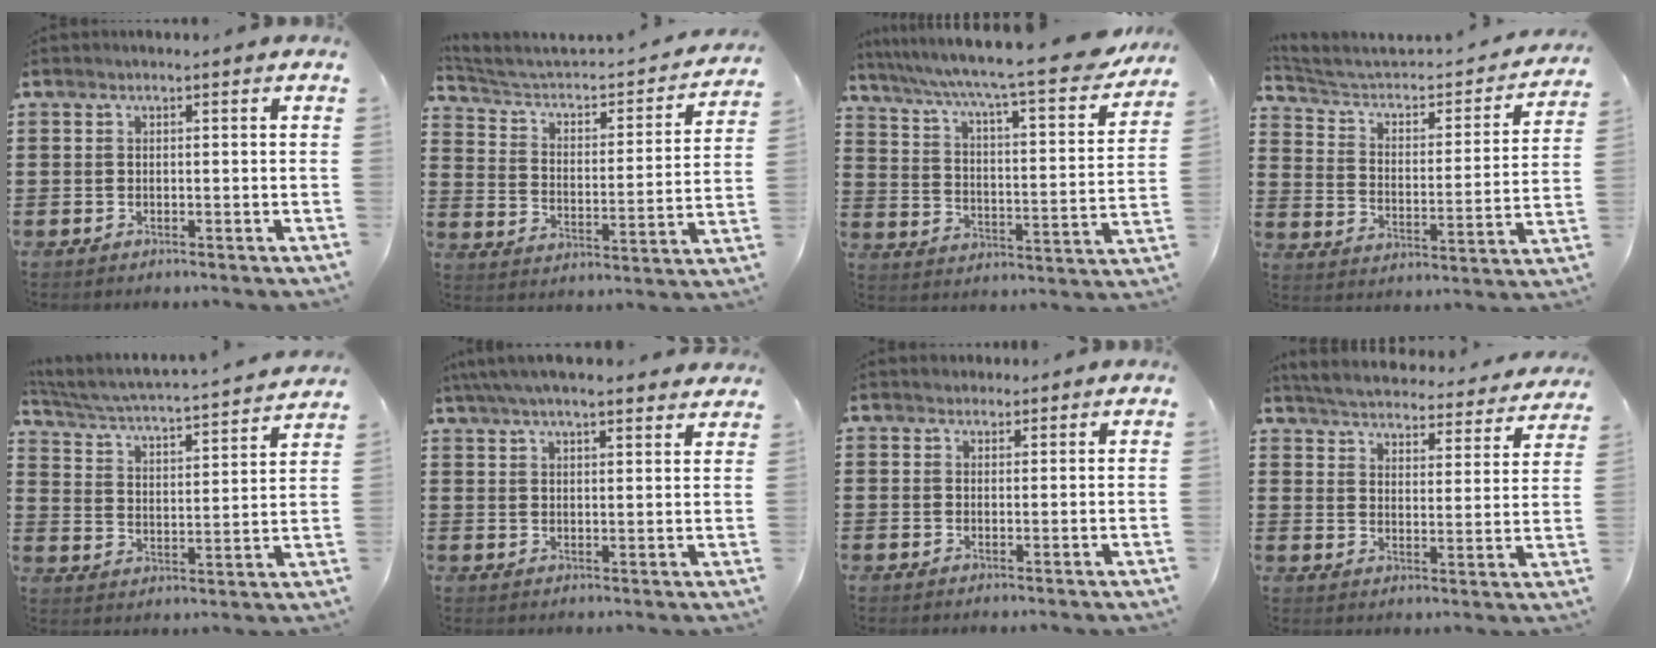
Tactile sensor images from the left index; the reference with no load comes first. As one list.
[{"total": 3.5, "force": [2.9, 1.2, 1.6], "torque": [-0.053, -0.029, 0.037]}, {"total": 7.9, "force": [6.2, 0.0, 4.8], "torque": [-0.111, -0.053, 0.094]}, {"total": 4.0, "force": [3.1, 1.6, 1.9], "torque": [-0.058, -0.028, 0.042]}, {"total": 2.6, "force": [2.3, -0.1, 1.2], "torque": [-0.043, -0.036, 0.025]}, {"total": 5.3, "force": [4.8, 0.4, 2.0], "torque": [-0.055, -0.013, 0.087]}, {"total": 1.4, "force": [1.3, 0.5, -0.1], "torque": [-0.002, 0.003, 0.027]}, {"total": 4.5, "force": [4.5, 0.0, 0.5], "torque": [-0.037, -0.036, 0.073]}]